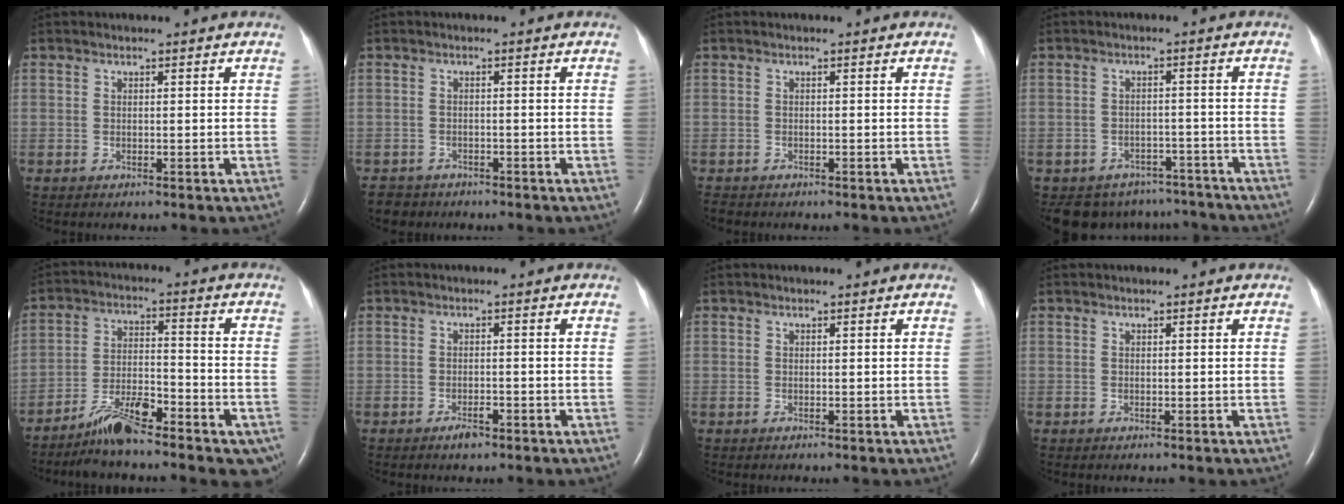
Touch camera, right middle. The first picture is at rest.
{"total": 2.8, "force": [-2.4, 1.6, -0.2], "torque": [-0.004, 0.000, -0.041]}
{"total": 0.6, "force": [-0.6, 0.1, 0.0], "torque": [-0.006, -0.004, -0.011]}
{"total": 10.8, "force": [-9.5, 5.1, 0.7], "torque": [-0.013, 0.019, -0.111]}
{"total": 11.3, "force": [-8.2, 2.6, 7.4], "torque": [-0.110, 0.004, -0.137]}
{"total": 1.9, "force": [-1.4, 0.6, 1.2], "torque": [-0.024, -0.001, -0.021]}
{"total": 0.0}
{"total": 0.0}